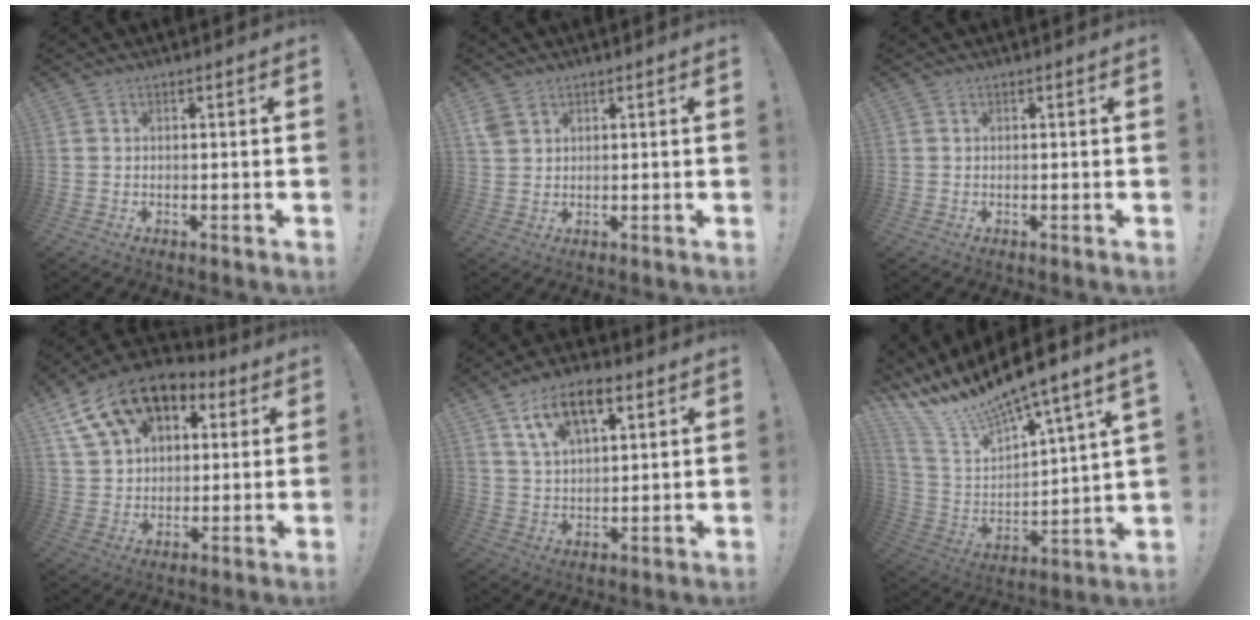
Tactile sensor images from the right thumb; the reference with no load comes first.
{"total": 3.6, "force": [2.4, 2.2, 1.5], "torque": [-0.022, -0.011, 0.047]}
{"total": 0.0}
{"total": 16.5, "force": [8.5, 11.0, 8.9], "torque": [-0.148, -0.040, 0.160]}
{"total": 12.3, "force": [6.6, 6.2, 8.3], "torque": [-0.141, -0.009, 0.120]}
{"total": 13.5, "force": [10.8, 2.5, 7.8], "torque": [-0.149, -0.087, 0.178]}